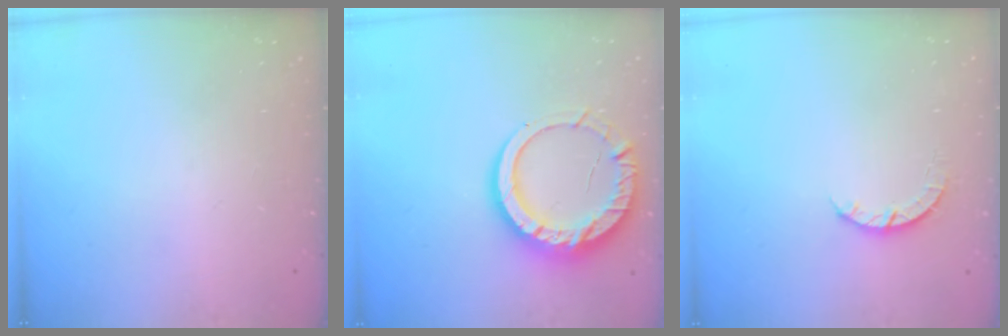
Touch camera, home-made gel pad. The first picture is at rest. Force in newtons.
{"total": 14.0, "press": 13.9, "slide": 1.4}
{"total": 3.2, "press": 3.2, "slide": 0.4}